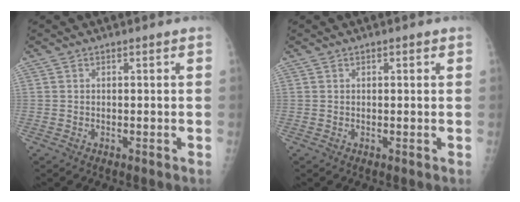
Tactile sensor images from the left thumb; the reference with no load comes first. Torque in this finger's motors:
{"motor_torque": [-0.46, 0.05, 0.02, -0.01, -0.03]}